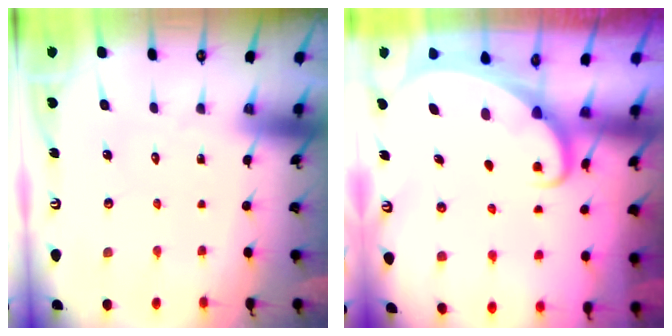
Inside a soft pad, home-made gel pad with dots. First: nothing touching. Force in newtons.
{"total": 2.6, "press": 2.6, "slide": 0.2}